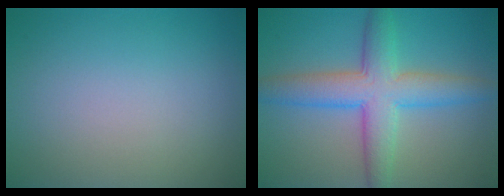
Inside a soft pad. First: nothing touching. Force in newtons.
{"total": 6.6, "press": 6.6, "slide": 0.1}